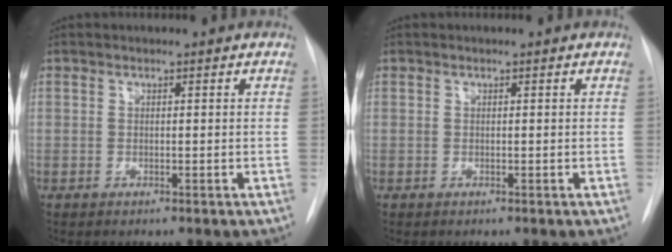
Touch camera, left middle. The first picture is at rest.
{"total": 0.0}